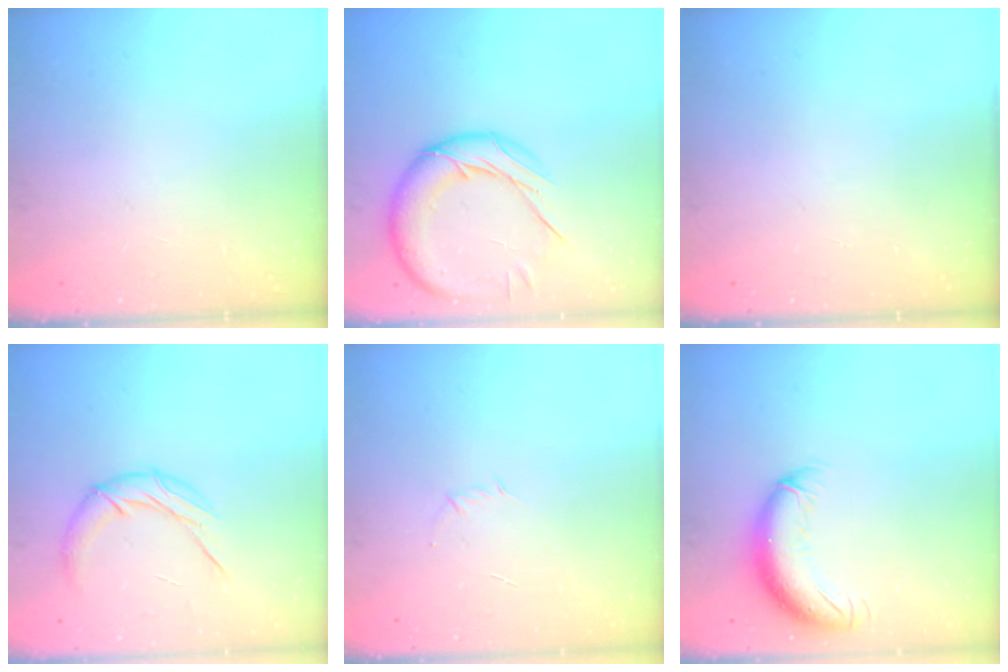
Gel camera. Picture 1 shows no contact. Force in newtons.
{"total": 16.5, "press": 16.5, "slide": 1.1}
{"total": 0.0}
{"total": 11.7, "press": 11.7, "slide": 1.3}
{"total": 2.8, "press": 2.7, "slide": 0.8}
{"total": 11.4, "press": 11.0, "slide": 2.6}